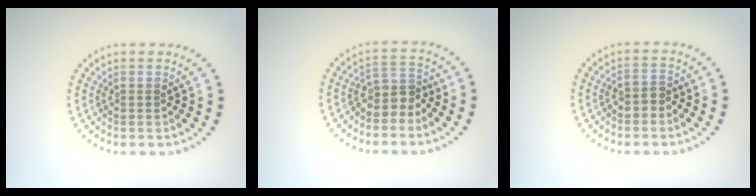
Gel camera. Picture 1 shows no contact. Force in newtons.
{"total": 2.6, "press": 2.0, "slide": 1.7}
{"total": 1.7, "press": 1.6, "slide": 0.7}